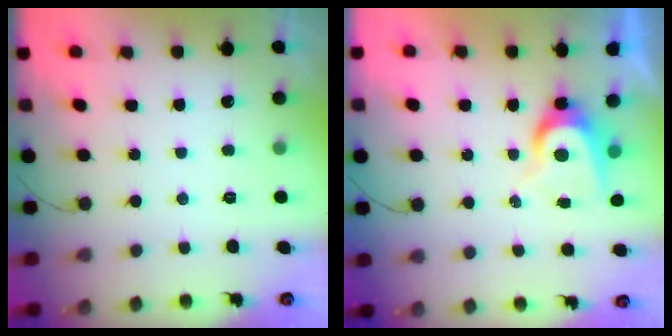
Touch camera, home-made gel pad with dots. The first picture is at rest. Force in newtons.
{"total": 7.0, "press": 6.9, "slide": 0.4}